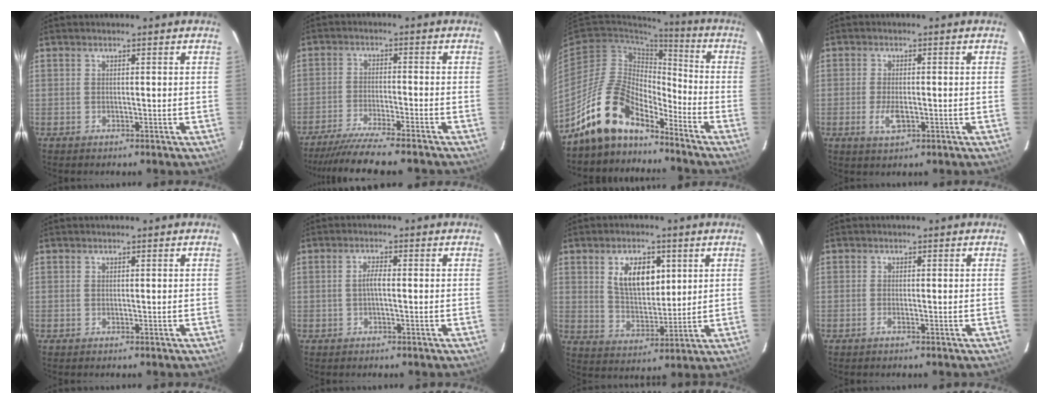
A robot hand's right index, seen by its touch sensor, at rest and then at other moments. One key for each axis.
{"total": 11.6, "fx": -10.4, "fy": 0.1, "fz": 5.3, "tx": -0.122, "ty": -0.023, "tz": -0.174}
{"total": 14.1, "fx": -11.4, "fy": 5.3, "fz": 6.3, "tx": -0.124, "ty": 0.014, "tz": -0.221}
{"total": 4.1, "fx": -1.3, "fy": 1.7, "fz": 3.5, "tx": -0.074, "ty": -0.006, "tz": -0.023}
{"total": 0.0}
{"total": 2.0, "fx": -0.3, "fy": 0.4, "fz": 1.9, "tx": -0.038, "ty": 0.006, "tz": -0.007}
{"total": 9.8, "fx": 3.5, "fy": 5.4, "fz": 7.3, "tx": -0.130, "ty": 0.007, "tz": 0.072}
{"total": 0.9, "fx": -0.6, "fy": -0.1, "fz": 0.7, "tx": -0.014, "ty": 0.001, "tz": -0.012}